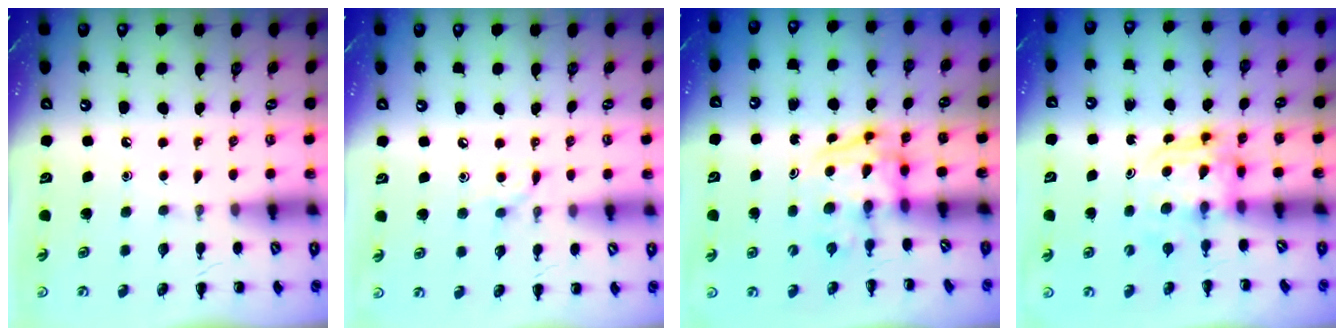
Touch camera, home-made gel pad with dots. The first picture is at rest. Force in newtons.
{"total": 5.4, "press": 5.1, "slide": 2.0}
{"total": 4.0, "press": 3.9, "slide": 0.6}
{"total": 3.6, "press": 3.6, "slide": 0.3}